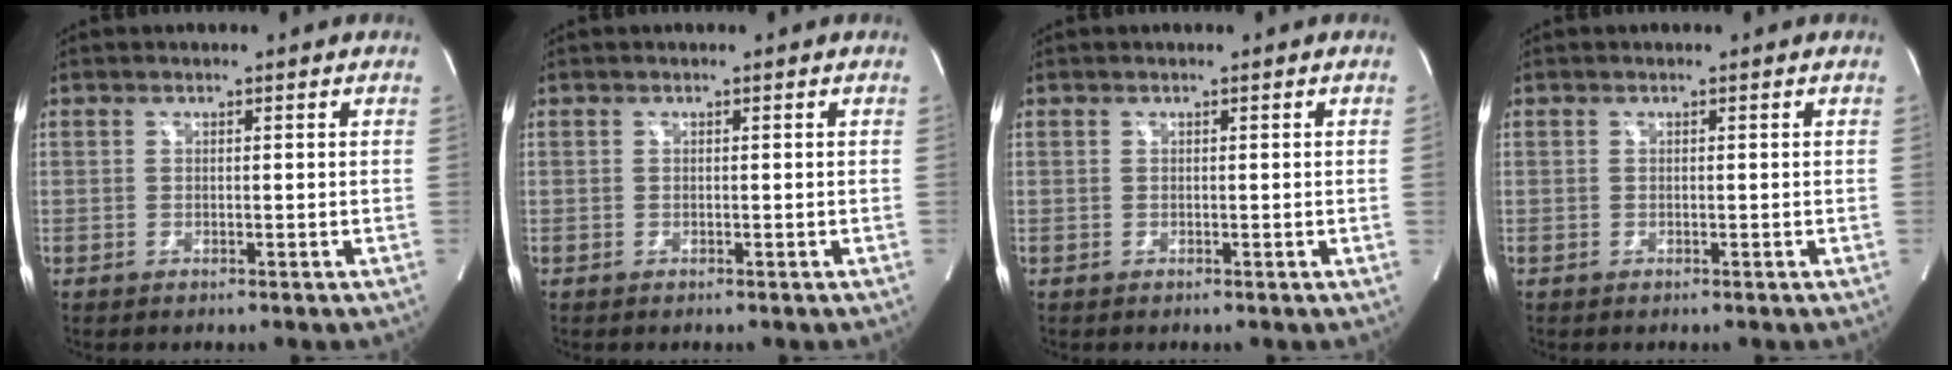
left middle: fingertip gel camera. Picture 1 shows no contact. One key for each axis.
{"total": 0.0}
{"total": 1.0, "fx": 0.1, "fy": 0.4, "fz": -0.9, "tx": 0.007, "ty": 0.003, "tz": 0.000}
{"total": 0.0}